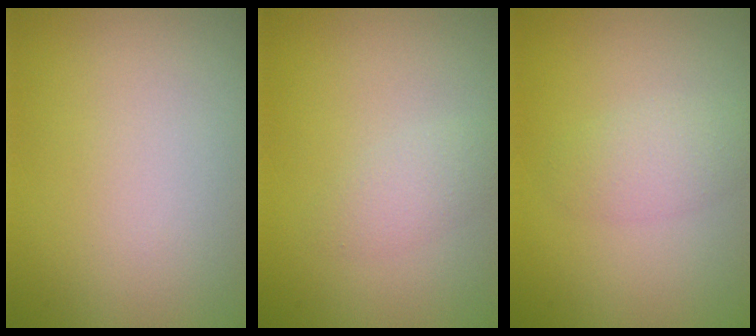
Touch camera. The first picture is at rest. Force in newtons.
{"total": 1.7, "press": 1.7, "slide": 0.0}
{"total": 2.2, "press": 2.2, "slide": 0.1}